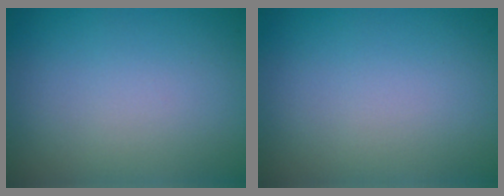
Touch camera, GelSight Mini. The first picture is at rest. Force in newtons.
{"total": 0.0}